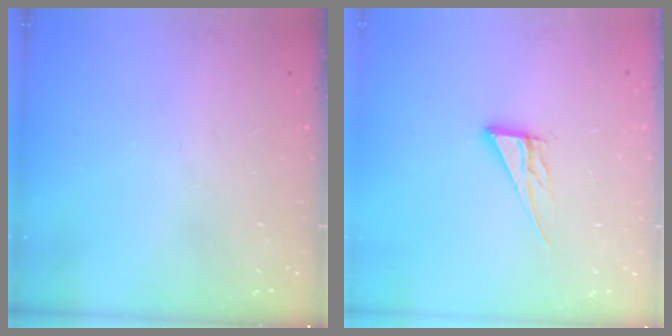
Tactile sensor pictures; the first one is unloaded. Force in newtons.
{"total": 8.2, "press": 8.1, "slide": 0.7}